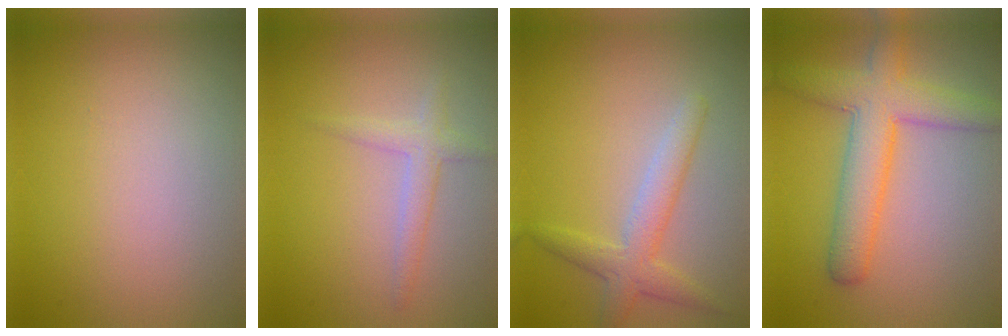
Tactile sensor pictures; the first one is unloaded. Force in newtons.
{"total": 1.2, "press": 1.2, "slide": 0.1}
{"total": 3.1, "press": 3.0, "slide": 0.1}
{"total": 5.8, "press": 5.8, "slide": 0.3}